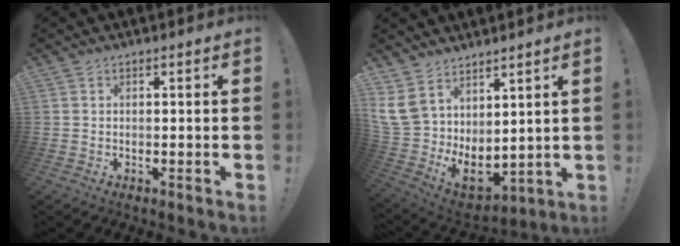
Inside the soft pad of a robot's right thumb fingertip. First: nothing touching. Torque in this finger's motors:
{"motor_torque": [1.84, 3.17, 0.89, 0.13, 0.32]}